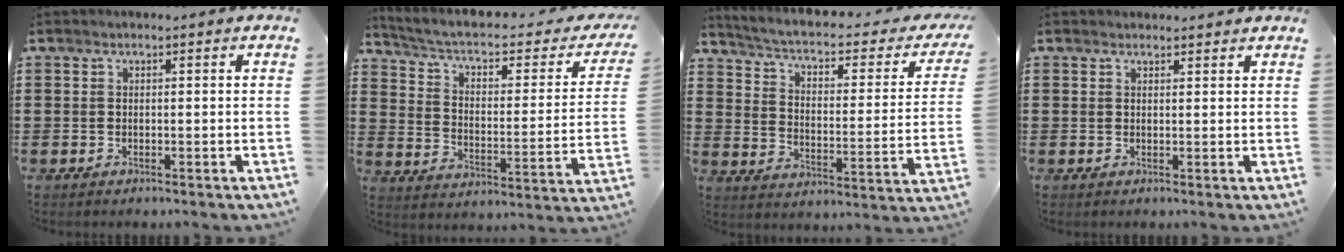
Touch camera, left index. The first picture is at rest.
{"total": 4.8, "force": [3.2, 1.3, 3.3], "torque": [-0.081, -0.027, 0.046]}
{"total": 3.5, "force": [2.3, 0.5, 2.5], "torque": [-0.065, -0.027, 0.028]}
{"total": 1.3, "force": [1.3, 0.2, 0.0], "torque": [-0.003, 0.002, 0.025]}